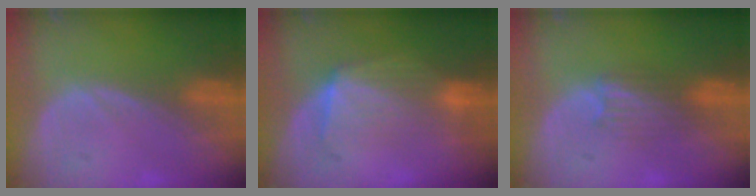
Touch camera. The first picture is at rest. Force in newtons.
{"total": 7.1, "press": 6.6, "slide": 2.7}
{"total": 3.2, "press": 3.1, "slide": 1.0}